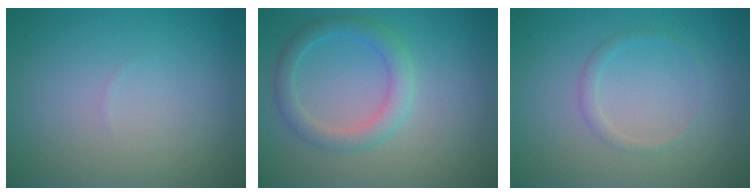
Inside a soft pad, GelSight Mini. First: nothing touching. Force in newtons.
{"total": 2.8, "press": 2.8, "slide": 0.1}
{"total": 1.0, "press": 1.0, "slide": 0.0}